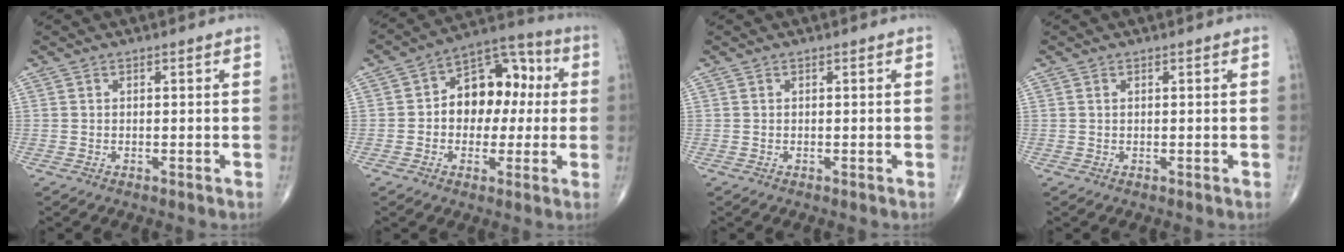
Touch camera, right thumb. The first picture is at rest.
{"total": 13.7, "force": [0.9, 9.6, 9.8], "torque": [-0.096, 0.038, 0.003]}
{"total": 0.0}
{"total": 0.0}